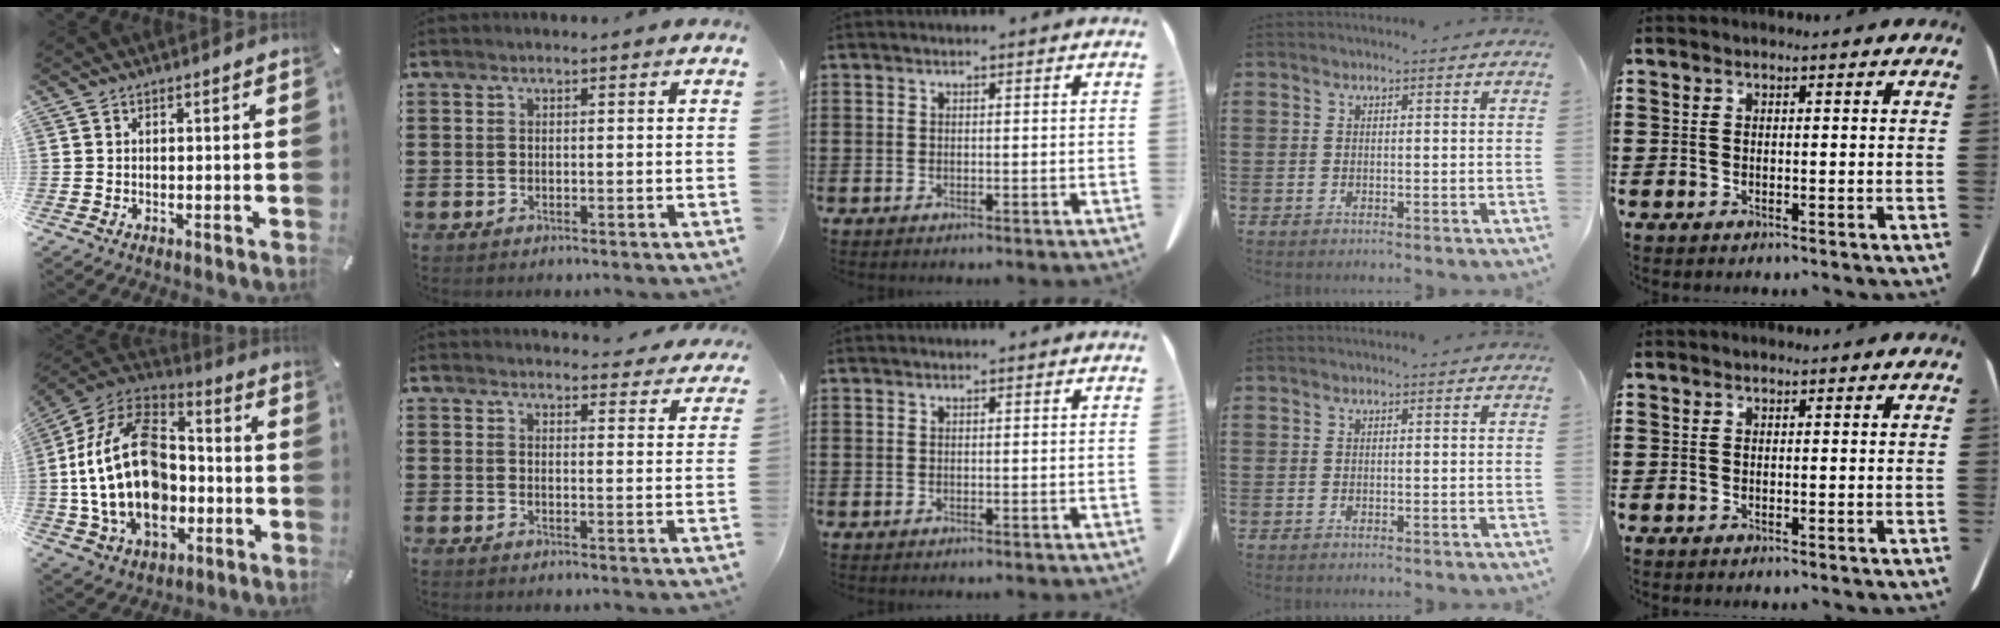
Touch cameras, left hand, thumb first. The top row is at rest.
{"thumb": {"total": 25.6, "force": [-3.1, 17.4, 18.5], "torque": [-0.372, 0.015, -0.048]}, "index": {"total": 3.5, "force": [3.5, 0.4, 0.5], "torque": [-0.014, -0.017, 0.062]}}